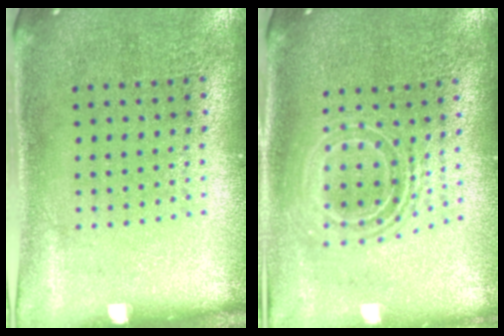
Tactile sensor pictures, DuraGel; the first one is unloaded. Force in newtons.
{"total": 1.8, "press": 1.4, "slide": 1.2}